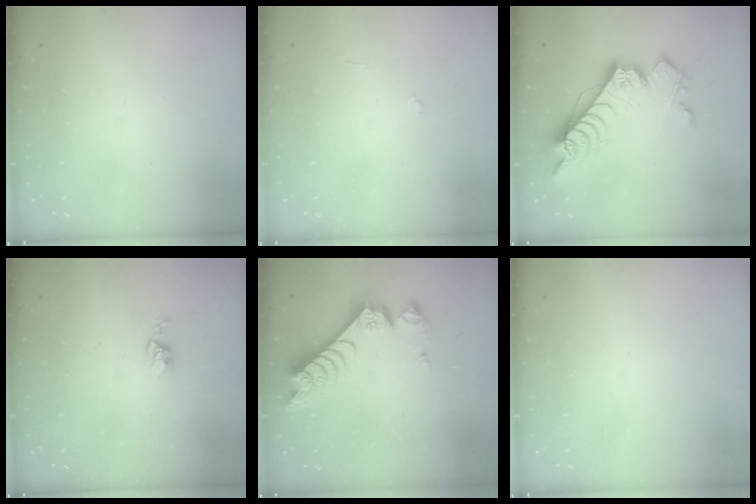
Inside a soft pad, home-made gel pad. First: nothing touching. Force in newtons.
{"total": 3.9, "press": 3.9, "slide": 0.3}
{"total": 14.6, "press": 14.5, "slide": 1.0}
{"total": 2.9, "press": 2.9, "slide": 0.4}
{"total": 10.1, "press": 10.0, "slide": 1.0}
{"total": 0.0}